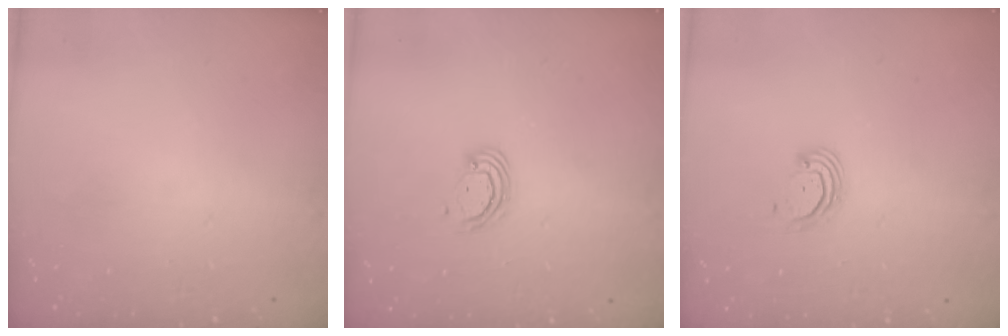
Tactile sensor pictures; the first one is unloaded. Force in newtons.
{"total": 2.9, "press": 2.9, "slide": 0.3}
{"total": 3.0, "press": 3.0, "slide": 0.3}